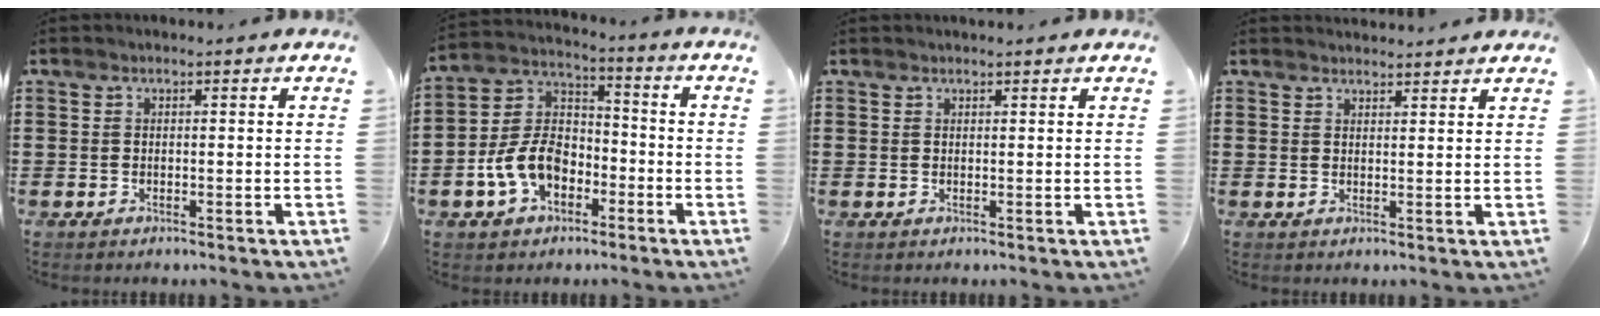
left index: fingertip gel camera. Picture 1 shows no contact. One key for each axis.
{"total": 9.2, "fx": -3.9, "fy": 6.1, "fz": 5.6, "tx": -0.148, "ty": 0.010, "tz": -0.081}
{"total": 0.6, "fx": 0.6, "fy": 0.0, "fz": 0.2, "tx": -0.005, "ty": -0.001, "tz": 0.012}
{"total": 1.8, "fx": 1.8, "fy": 0.1, "fz": 0.0, "tx": -0.005, "ty": -0.001, "tz": 0.035}